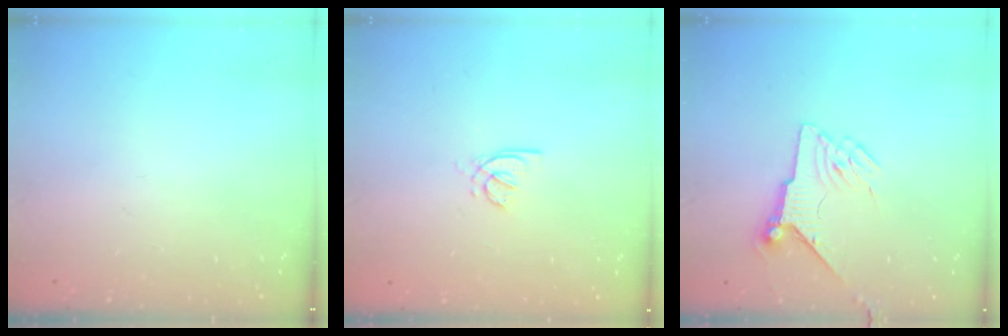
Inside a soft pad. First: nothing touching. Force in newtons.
{"total": 1.4, "press": 1.3, "slide": 0.4}
{"total": 6.7, "press": 6.7, "slide": 1.0}